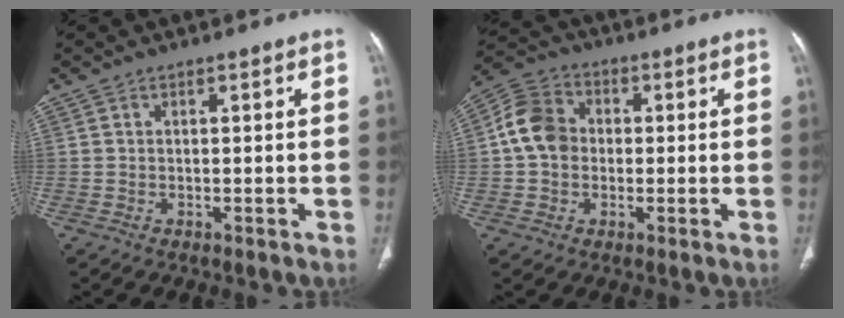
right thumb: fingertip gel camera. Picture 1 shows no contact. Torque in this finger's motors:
{"motor_torque": [0.11, 0.13, 0.74, -0.15, 0.00]}